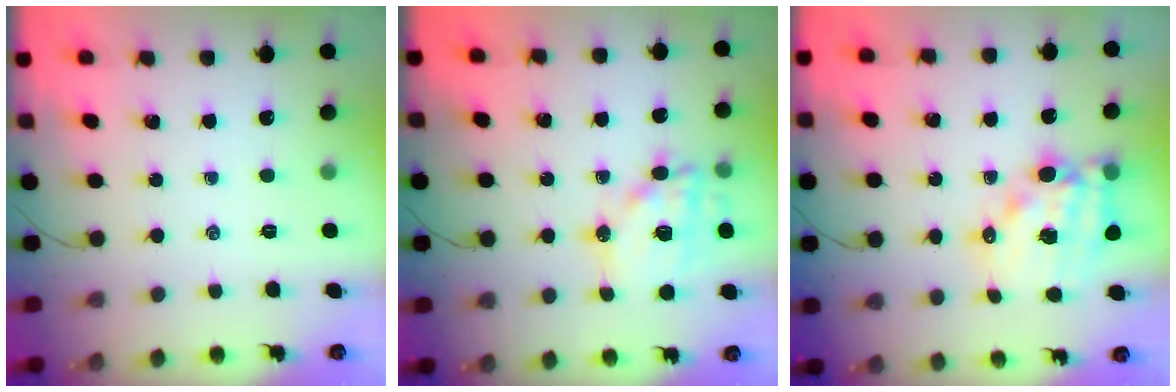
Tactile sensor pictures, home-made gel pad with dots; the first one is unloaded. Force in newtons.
{"total": 14.6, "press": 14.4, "slide": 2.6}
{"total": 15.7, "press": 15.2, "slide": 3.8}